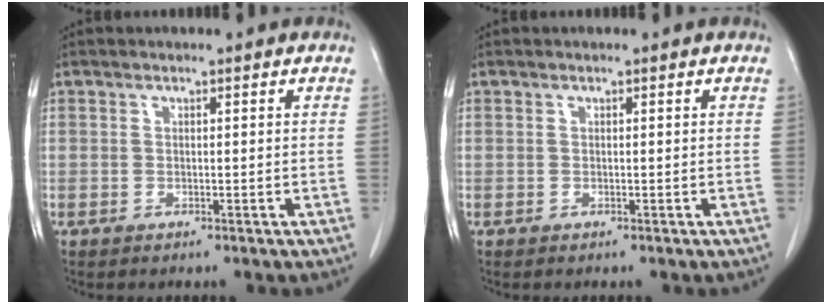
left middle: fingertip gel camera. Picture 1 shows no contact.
{"total": 0.0}